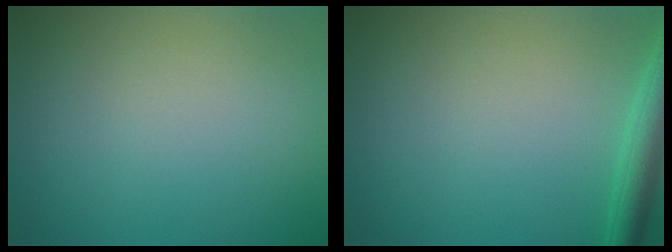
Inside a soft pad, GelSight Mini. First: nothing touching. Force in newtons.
{"total": 3.0, "press": 3.0, "slide": 0.2}